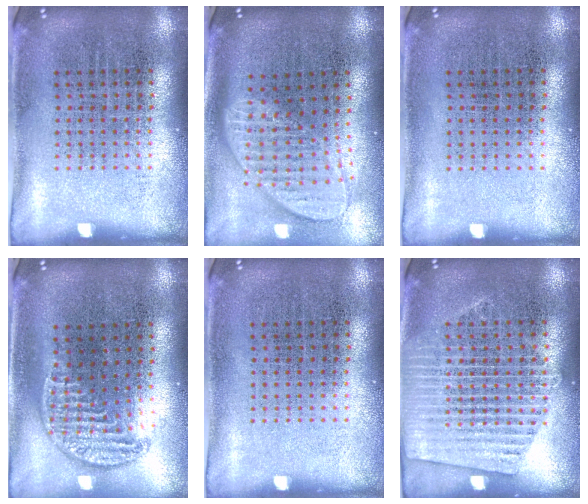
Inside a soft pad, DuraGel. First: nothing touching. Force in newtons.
{"total": 2.0, "press": 1.6, "slide": 1.1}
{"total": 0.0}
{"total": 1.2, "press": 1.1, "slide": 0.5}
{"total": 0.0}
{"total": 1.8, "press": 1.7, "slide": 0.3}